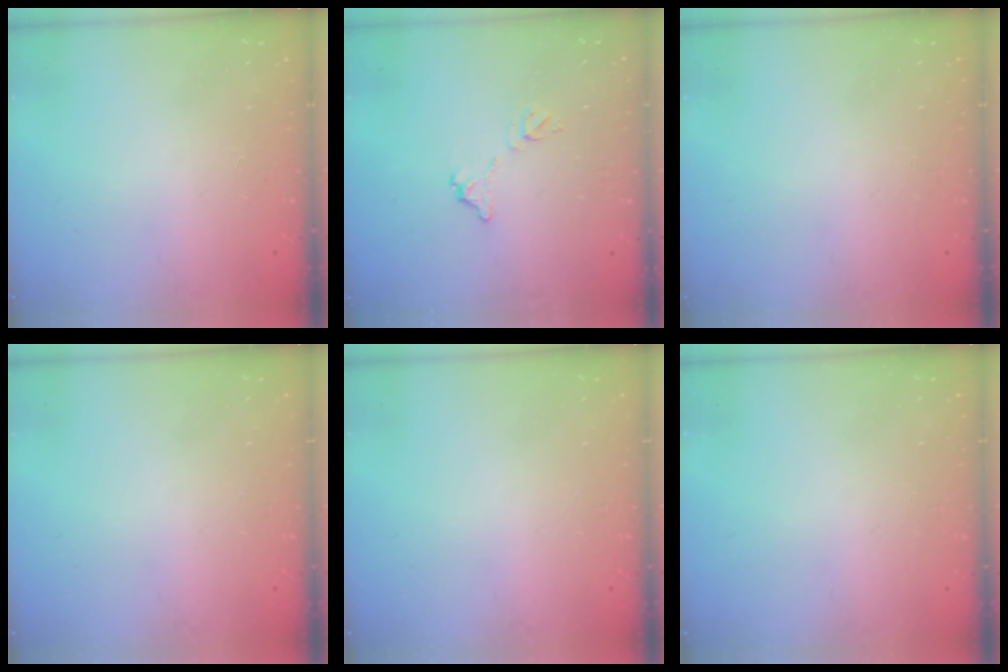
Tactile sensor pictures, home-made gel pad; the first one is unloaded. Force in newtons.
{"total": 6.2, "press": 6.2, "slide": 0.3}
{"total": 0.0}
{"total": 0.0}
{"total": 0.0}
{"total": 0.0}